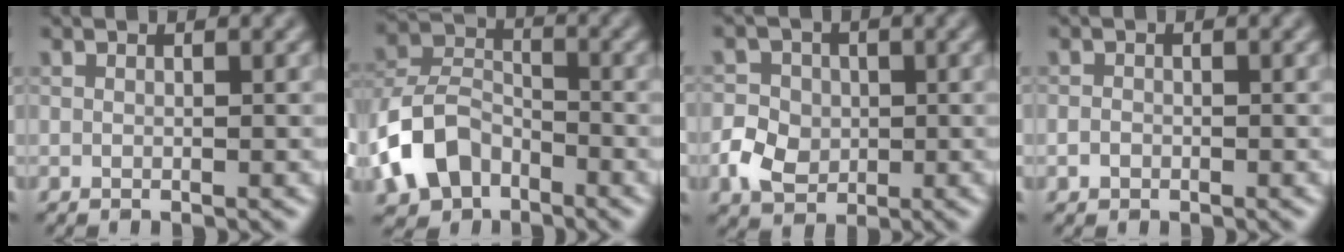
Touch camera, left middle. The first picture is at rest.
{"total": 7.0, "force": [-3.3, 4.9, 3.7], "torque": [-0.078, 0.000, -0.075]}
{"total": 3.9, "force": [-0.9, 3.3, 1.8], "torque": [-0.031, 0.002, -0.022]}
{"total": 0.8, "force": [-0.4, 0.7, 0.3], "torque": [-0.002, -0.002, -0.009]}